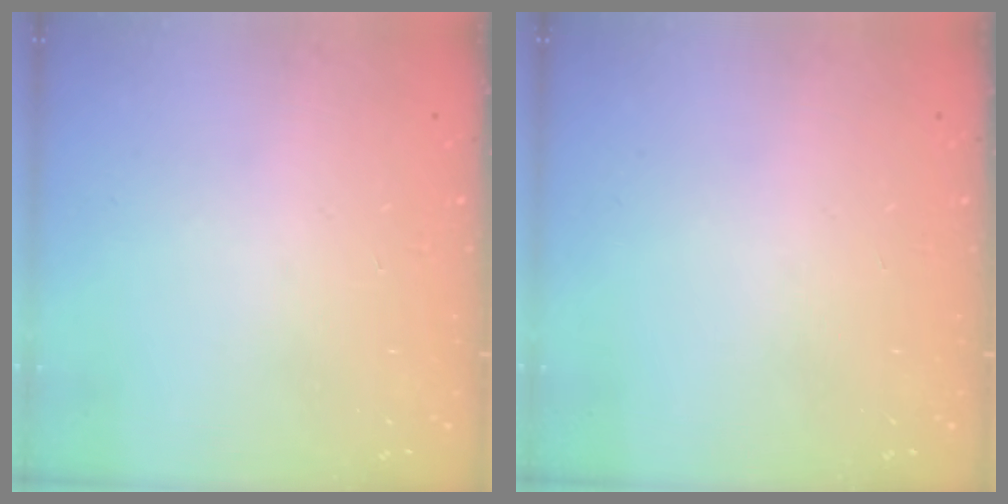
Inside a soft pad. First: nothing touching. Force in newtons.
{"total": 0.0}